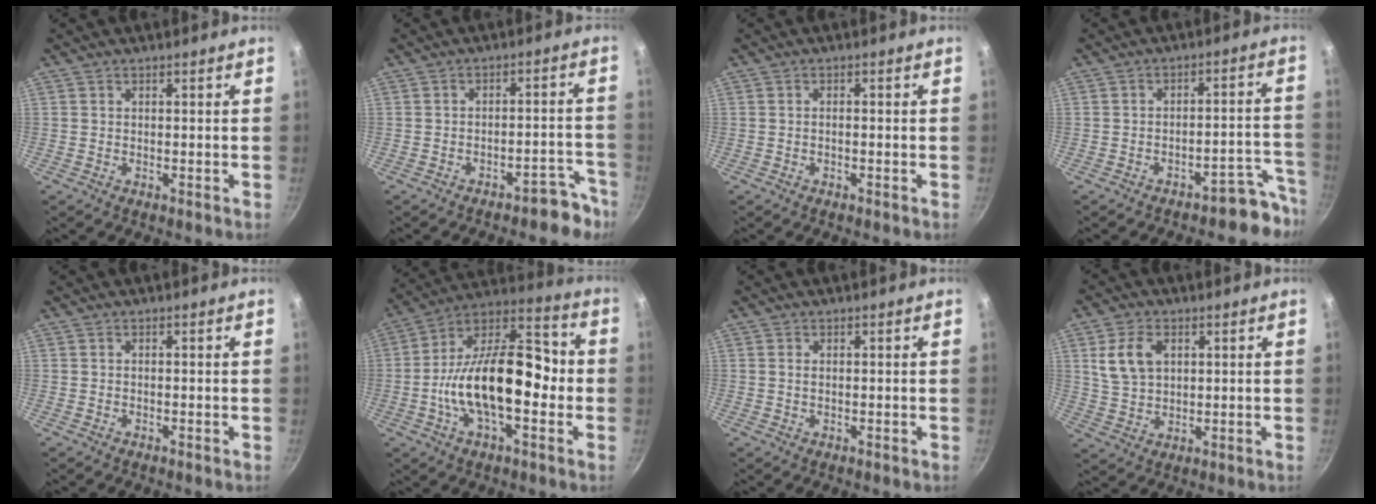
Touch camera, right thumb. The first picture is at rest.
{"total": 6.8, "force": [-5.3, 2.7, 3.3], "torque": [-0.024, 0.065, -0.067]}
{"total": 0.6, "force": [-0.3, 0.3, 0.5], "torque": [-0.008, 0.006, -0.006]}
{"total": 7.3, "force": [-6.5, 2.3, 2.5], "torque": [0.005, 0.104, -0.086]}
{"total": 0.0}
{"total": 22.1, "force": [-2.7, 10.6, 19.2], "torque": [-0.315, 0.042, -0.051]}
{"total": 0.9, "force": [0.2, 0.5, 0.7], "torque": [-0.016, 0.001, 0.005]}
{"total": 8.0, "force": [2.6, 5.2, 5.4], "torque": [-0.095, -0.005, 0.057]}